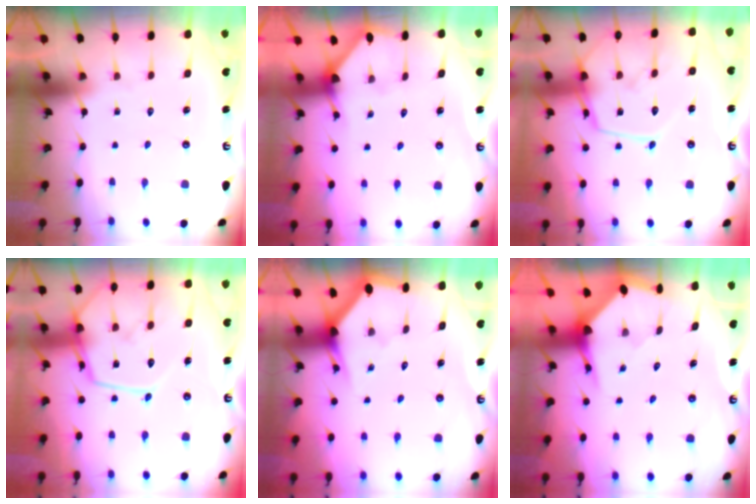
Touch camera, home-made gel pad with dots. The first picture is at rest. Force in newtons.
{"total": 2.7, "press": 2.7, "slide": 0.2}
{"total": 13.3, "press": 13.2, "slide": 1.1}
{"total": 15.3, "press": 15.2, "slide": 1.2}
{"total": 3.5, "press": 3.5, "slide": 0.1}
{"total": 3.6, "press": 3.5, "slide": 0.4}